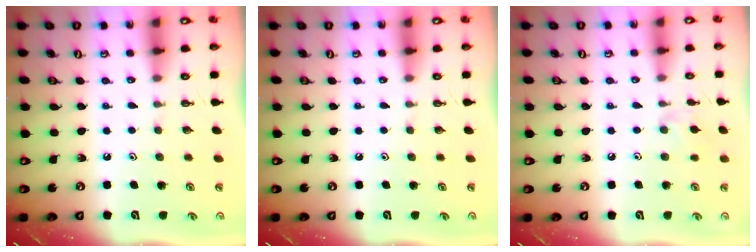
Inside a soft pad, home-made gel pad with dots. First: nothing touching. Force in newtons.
{"total": 0.0}
{"total": 8.0, "press": 7.9, "slide": 0.9}